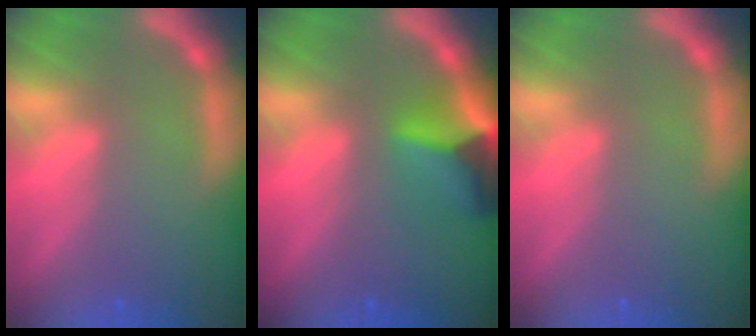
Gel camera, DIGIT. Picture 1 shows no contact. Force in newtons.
{"total": 6.4}
{"total": 0.0}